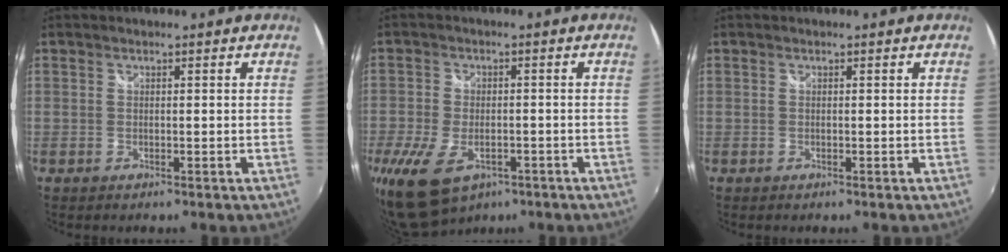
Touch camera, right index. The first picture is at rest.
{"total": 11.1, "force": [-6.3, 6.5, 6.5], "torque": [-0.158, -0.034, -0.107]}
{"total": 0.0}